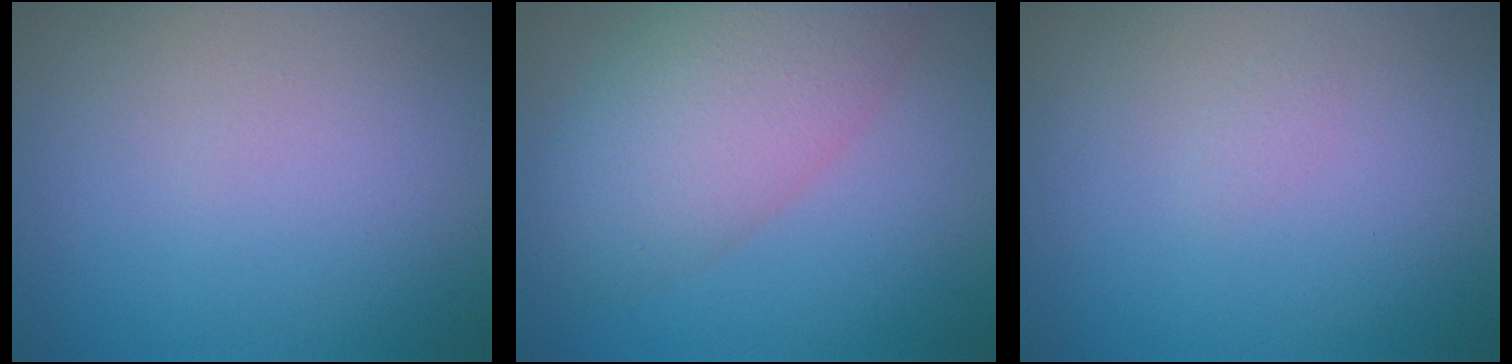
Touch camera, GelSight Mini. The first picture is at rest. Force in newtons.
{"total": 6.9, "press": 6.9, "slide": 0.5}
{"total": 0.6, "press": 0.6, "slide": 0.1}